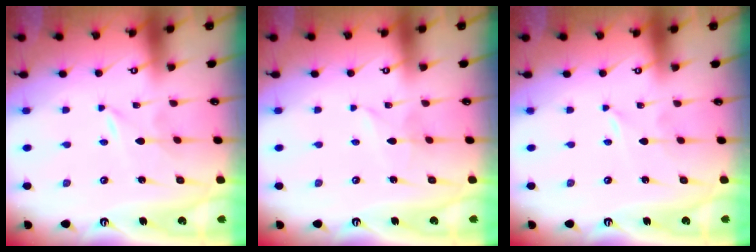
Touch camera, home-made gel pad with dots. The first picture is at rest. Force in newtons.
{"total": 1.5, "press": 1.4, "slide": 0.2}
{"total": 0.0}